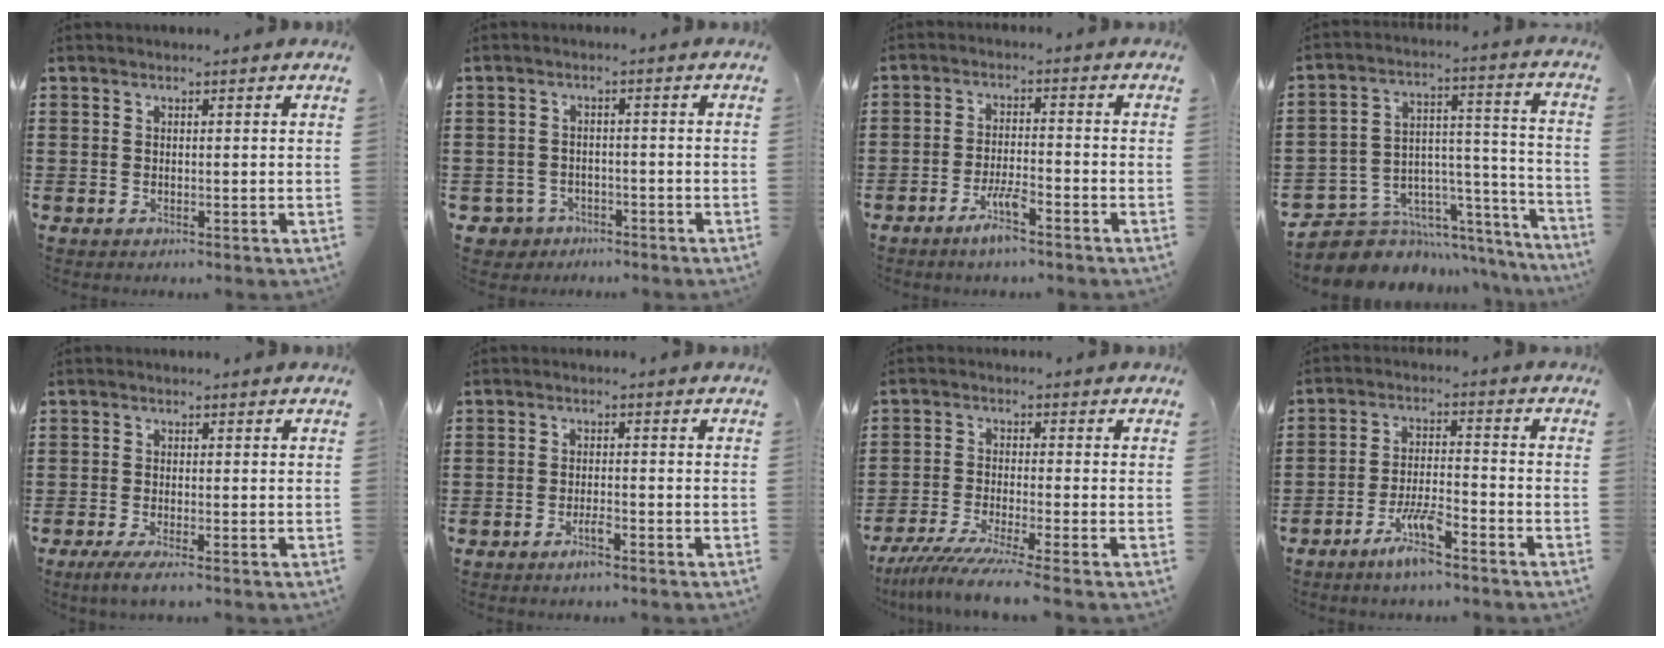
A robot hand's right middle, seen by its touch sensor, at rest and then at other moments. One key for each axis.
{"total": 2.4, "fx": -2.1, "fy": 1.2, "fz": 0.1, "tx": -0.020, "ty": -0.003, "tz": -0.048}
{"total": 4.7, "fx": -3.4, "fy": 0.7, "fz": 3.2, "tx": -0.067, "ty": 0.000, "tz": -0.063}
{"total": 5.7, "fx": -4.4, "fy": 3.5, "fz": 0.2, "tx": -0.015, "ty": -0.009, "tz": -0.079}
{"total": 1.8, "fx": -1.1, "fy": 0.0, "fz": 1.4, "tx": -0.031, "ty": -0.006, "tz": -0.022}
{"total": 2.6, "fx": -1.8, "fy": 0.5, "fz": 1.9, "tx": -0.032, "ty": 0.001, "tz": -0.031}
{"total": 5.4, "fx": -4.5, "fy": -0.7, "fz": 2.8, "tx": -0.068, "ty": -0.026, "tz": -0.089}
{"total": 6.4, "fx": -4.8, "fy": 1.1, "fz": 4.1, "tx": -0.086, "ty": -0.001, "tz": -0.091}